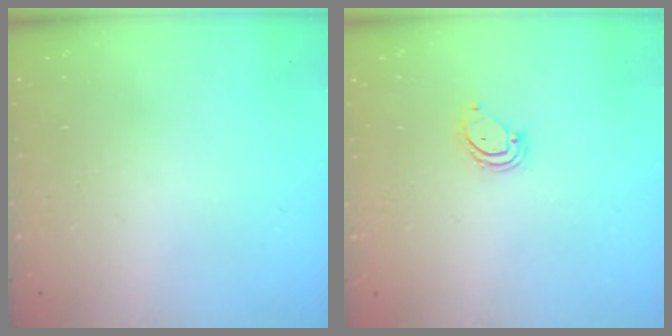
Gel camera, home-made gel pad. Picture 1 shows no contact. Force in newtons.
{"total": 3.3, "press": 3.3, "slide": 0.4}